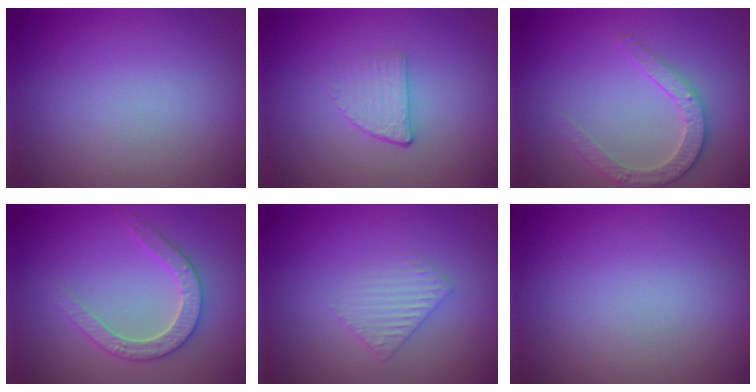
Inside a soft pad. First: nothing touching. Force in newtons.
{"total": 1.6, "press": 1.1, "slide": 1.1}
{"total": 2.7, "press": 2.7, "slide": 0.3}
{"total": 3.0, "press": 2.9, "slide": 0.6}
{"total": 1.9, "press": 1.9, "slide": 0.5}
{"total": 0.0}